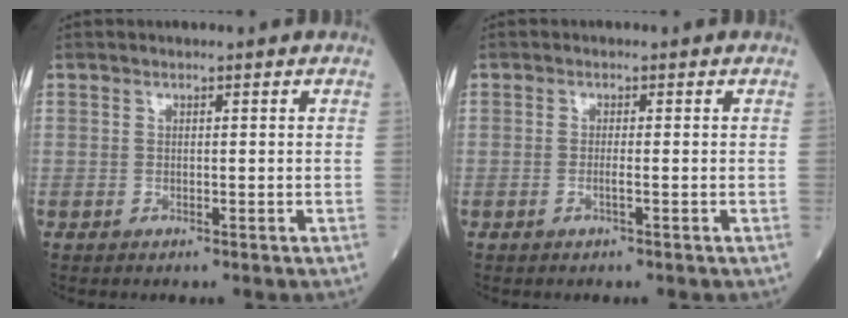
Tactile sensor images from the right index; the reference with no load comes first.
{"total": 0.9, "force": [-0.4, -0.2, 0.8], "torque": [-0.019, 0.000, -0.007]}